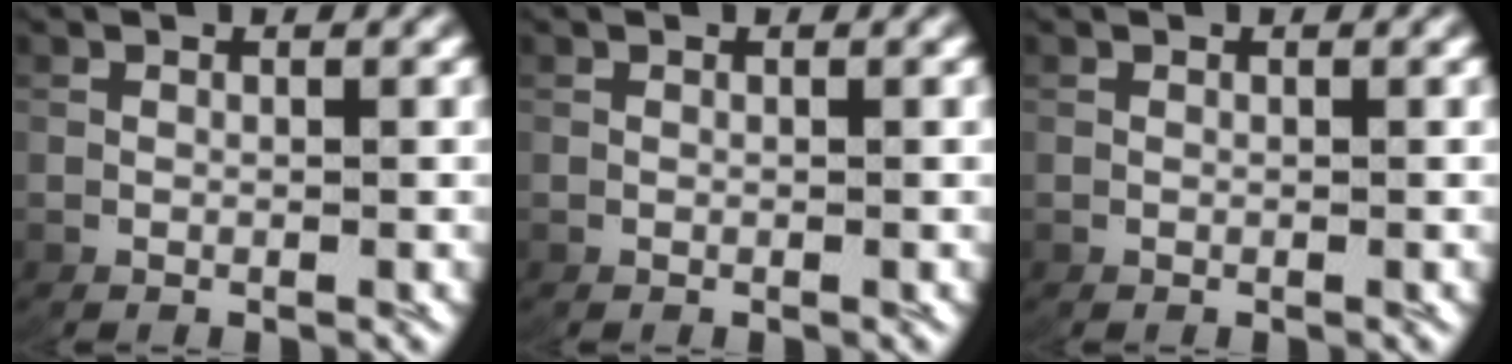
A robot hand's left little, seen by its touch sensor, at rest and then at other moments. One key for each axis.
{"total": 0.0}
{"total": 0.0}